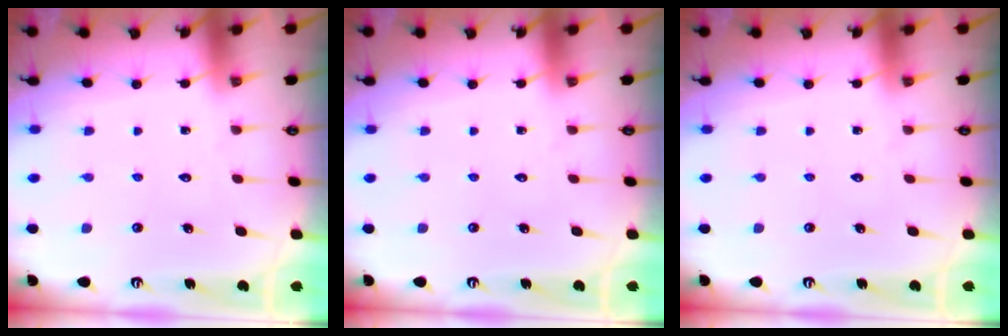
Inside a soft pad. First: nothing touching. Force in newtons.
{"total": 0.0}
{"total": 0.0}